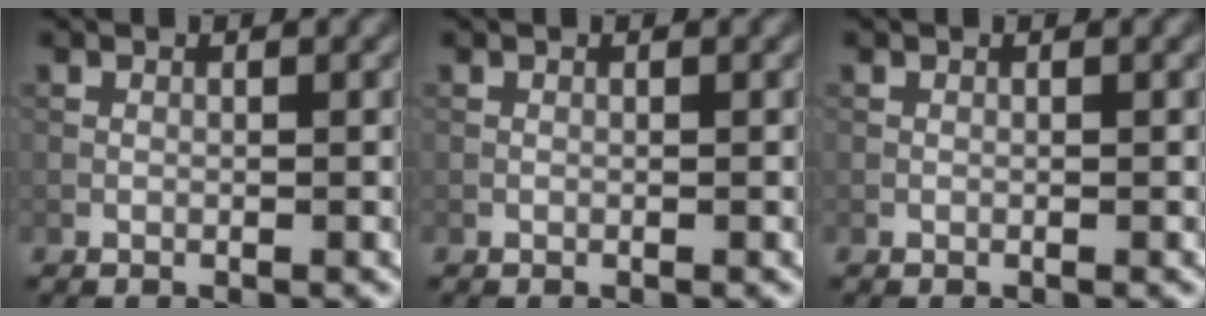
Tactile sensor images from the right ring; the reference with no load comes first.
{"total": 0.0}
{"total": 0.0}